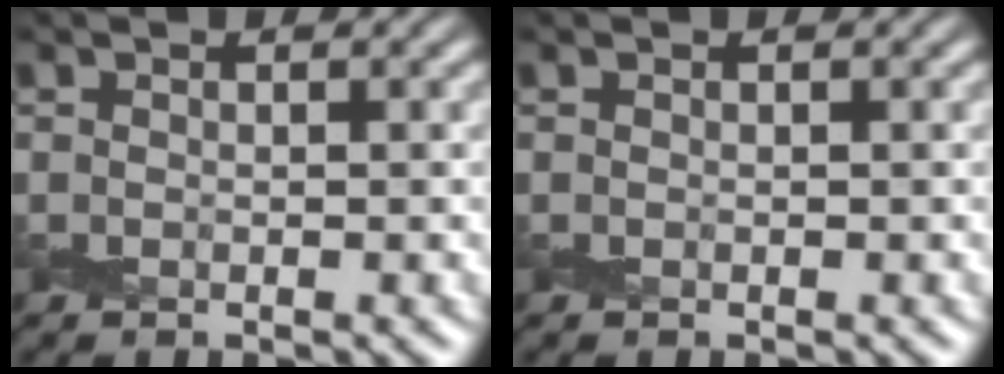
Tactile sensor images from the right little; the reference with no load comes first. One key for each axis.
{"total": 0.0}